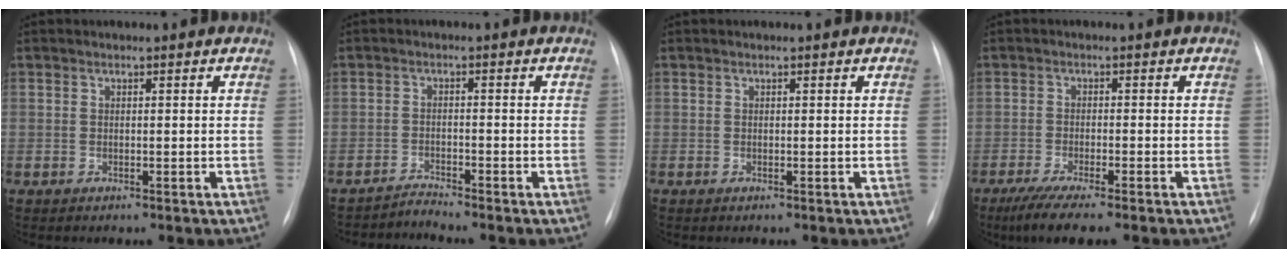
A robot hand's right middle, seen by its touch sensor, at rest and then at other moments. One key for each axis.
{"total": 2.4, "fx": -2.0, "fy": -0.9, "fz": -0.8, "tx": 0.015, "ty": -0.017, "tz": -0.035}
{"total": 0.0}
{"total": 7.2, "fx": -5.5, "fy": 0.1, "fz": 4.7, "tx": -0.078, "ty": -0.019, "tz": -0.086}